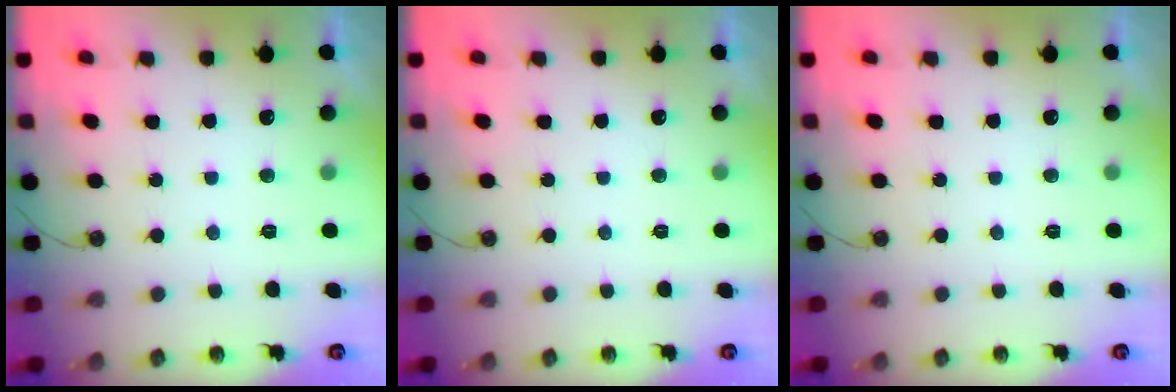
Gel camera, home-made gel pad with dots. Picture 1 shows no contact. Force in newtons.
{"total": 0.0}
{"total": 0.0}